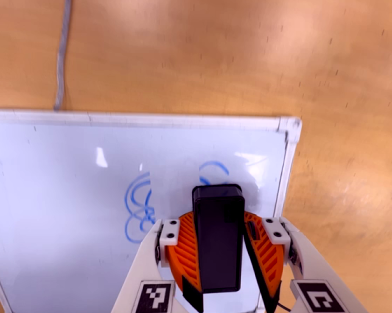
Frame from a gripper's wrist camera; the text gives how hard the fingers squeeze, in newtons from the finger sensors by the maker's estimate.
{"total": 10.1, "left": 11.2, "right": 8.9}